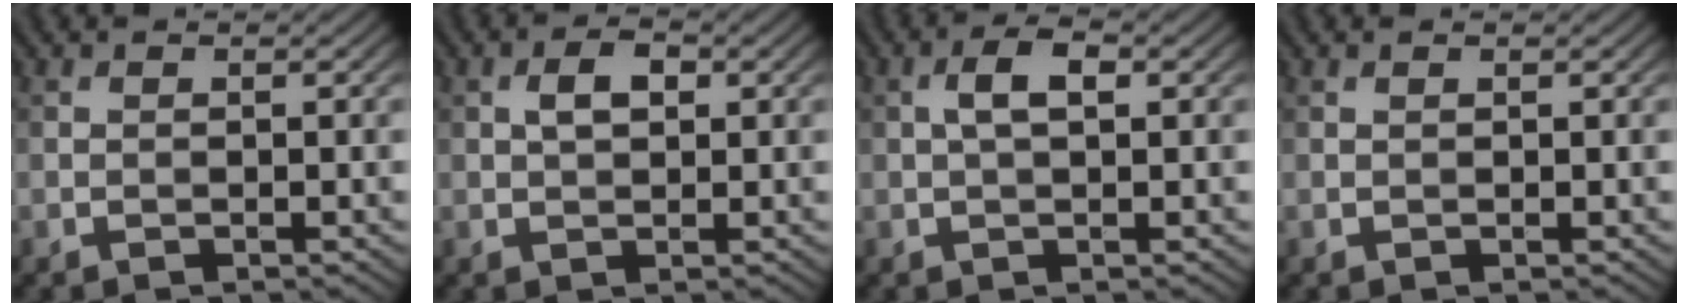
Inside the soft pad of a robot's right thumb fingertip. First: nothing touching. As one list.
[{"total": 2.8, "force": [0.7, 1.6, 2.2], "torque": [-0.040, 0.005, 0.009]}, {"total": 3.1, "force": [0.5, 1.3, 2.8], "torque": [-0.053, 0.008, 0.005]}, {"total": 0.0}]